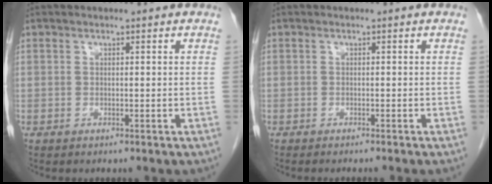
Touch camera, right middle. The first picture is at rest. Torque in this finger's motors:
{"motor_torque": [0.04, -0.03, 0.04, 0.03]}